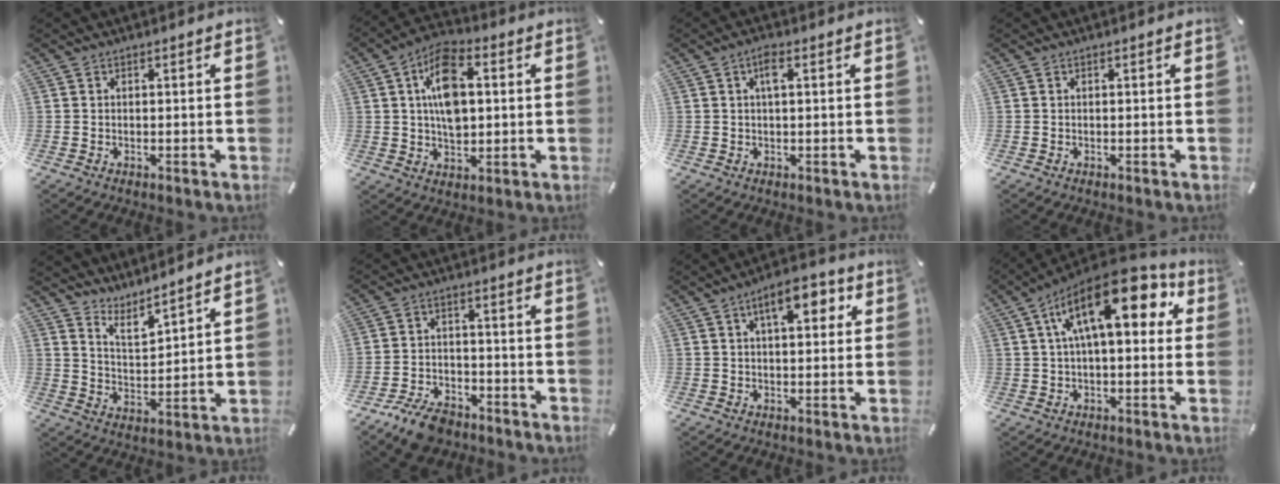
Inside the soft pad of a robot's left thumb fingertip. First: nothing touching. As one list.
[{"total": 11.5, "force": [1.8, 7.1, 8.8], "torque": [-0.157, 0.007, 0.032]}, {"total": 3.1, "force": [0.7, 0.8, 2.9], "torque": [-0.059, 0.007, 0.010]}, {"total": 0.0}, {"total": 6.5, "force": [6.2, 0.8, 1.6], "torque": [-0.036, -0.051, 0.112]}, {"total": 8.2, "force": [-6.2, 4.1, 3.4], "torque": [-0.059, 0.037, -0.115]}, {"total": 8.6, "force": [3.4, 3.8, 6.9], "torque": [-0.100, -0.004, 0.051]}, {"total": 19.8, "force": [6.7, 8.8, 16.4], "torque": [-0.271, -0.026, 0.104]}]